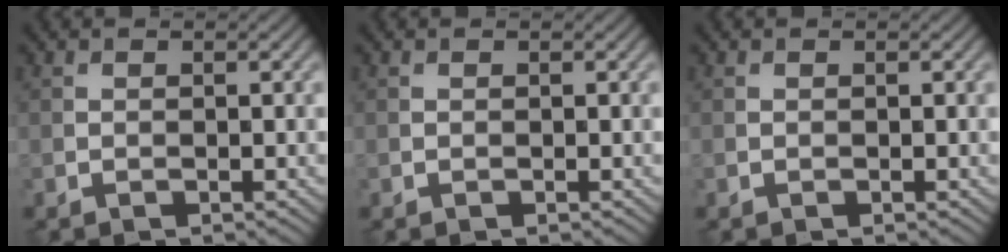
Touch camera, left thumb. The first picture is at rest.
{"total": 0.0}
{"total": 0.0}